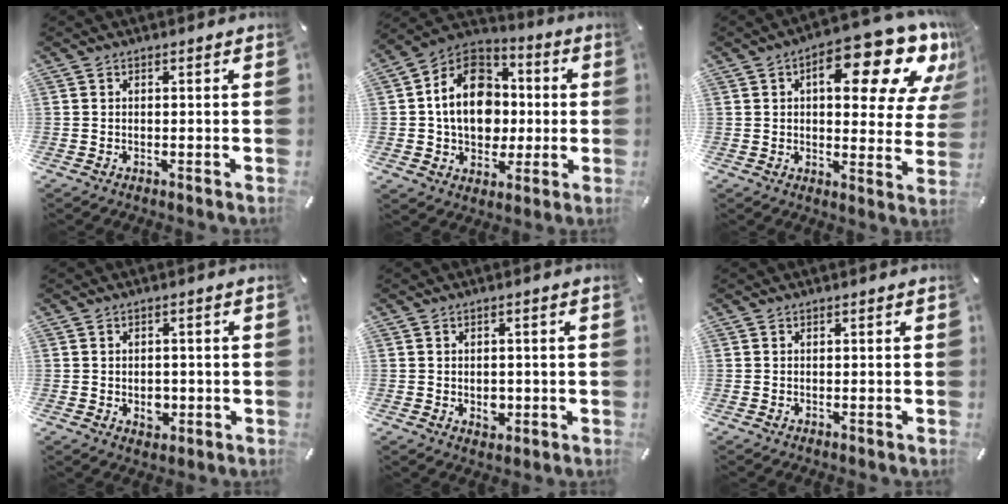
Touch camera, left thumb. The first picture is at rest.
{"total": 16.6, "force": [-0.4, 13.7, 9.4], "torque": [-0.172, 0.012, -0.006]}
{"total": 19.0, "force": [10.0, 8.0, 14.0], "torque": [-0.173, -0.067, 0.155]}
{"total": 4.0, "force": [-0.7, 3.2, 2.4], "torque": [-0.016, -0.005, -0.013]}
{"total": 3.6, "force": [-0.6, 2.7, 2.3], "torque": [-0.023, -0.002, -0.012]}
{"total": 0.0}